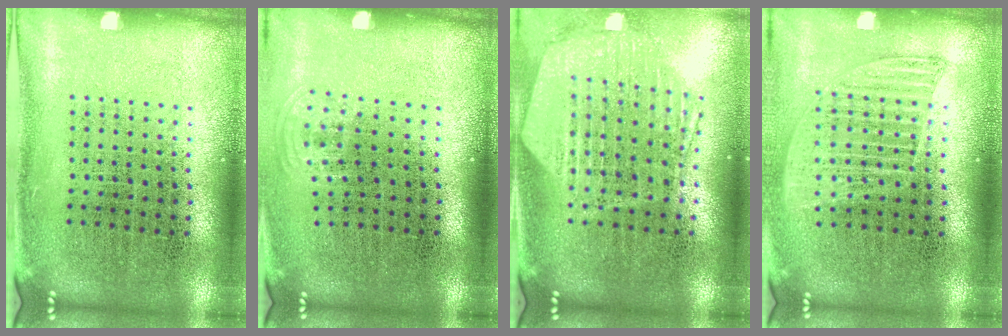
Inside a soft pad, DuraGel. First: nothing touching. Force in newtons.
{"total": 0.7, "press": 0.5, "slide": 0.5}
{"total": 1.4, "press": 1.4, "slide": 0.3}
{"total": 1.2, "press": 1.1, "slide": 0.5}